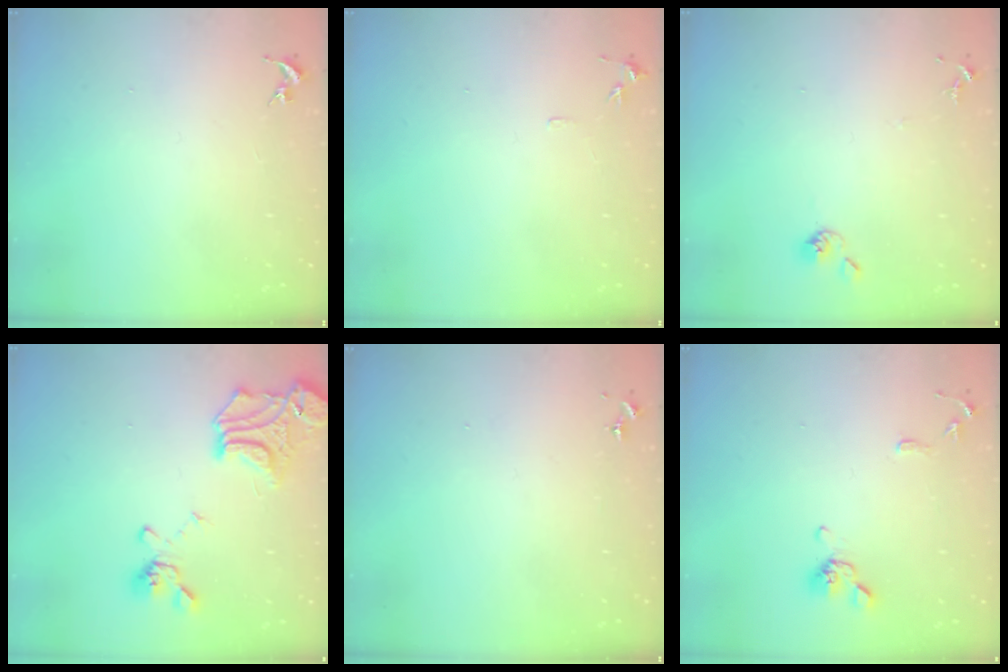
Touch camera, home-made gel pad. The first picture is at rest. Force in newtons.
{"total": 4.8, "press": 4.8, "slide": 0.7}
{"total": 6.4, "press": 6.3, "slide": 0.8}
{"total": 19.3, "press": 19.2, "slide": 2.0}
{"total": 0.0}
{"total": 9.9, "press": 9.8, "slide": 1.4}